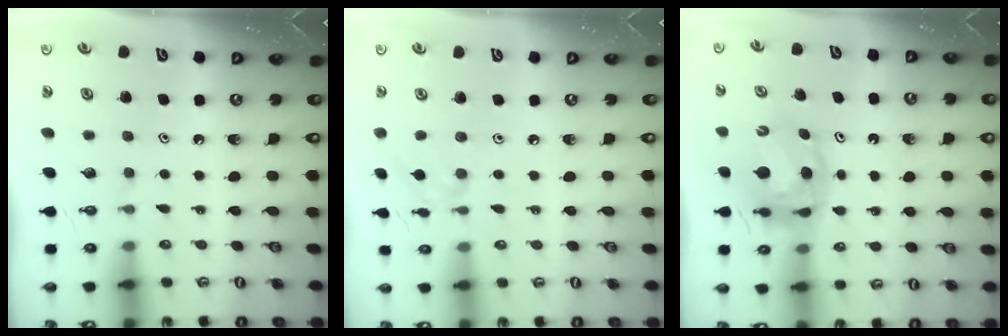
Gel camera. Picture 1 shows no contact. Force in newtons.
{"total": 2.4, "press": 2.4, "slide": 0.4}
{"total": 8.1, "press": 8.1, "slide": 1.0}